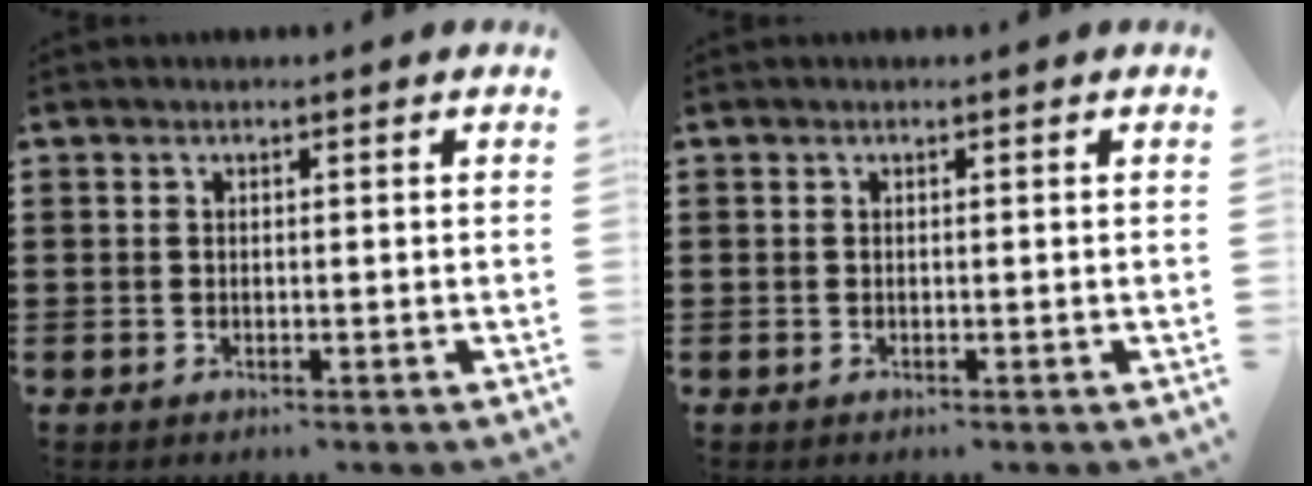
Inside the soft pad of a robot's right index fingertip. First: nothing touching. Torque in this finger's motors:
{"motor_torque": [0.00, 0.00, 0.00, 0.00]}